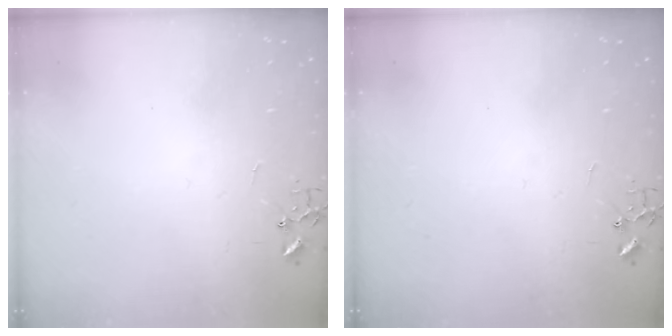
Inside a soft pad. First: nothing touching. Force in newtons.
{"total": 0.0}